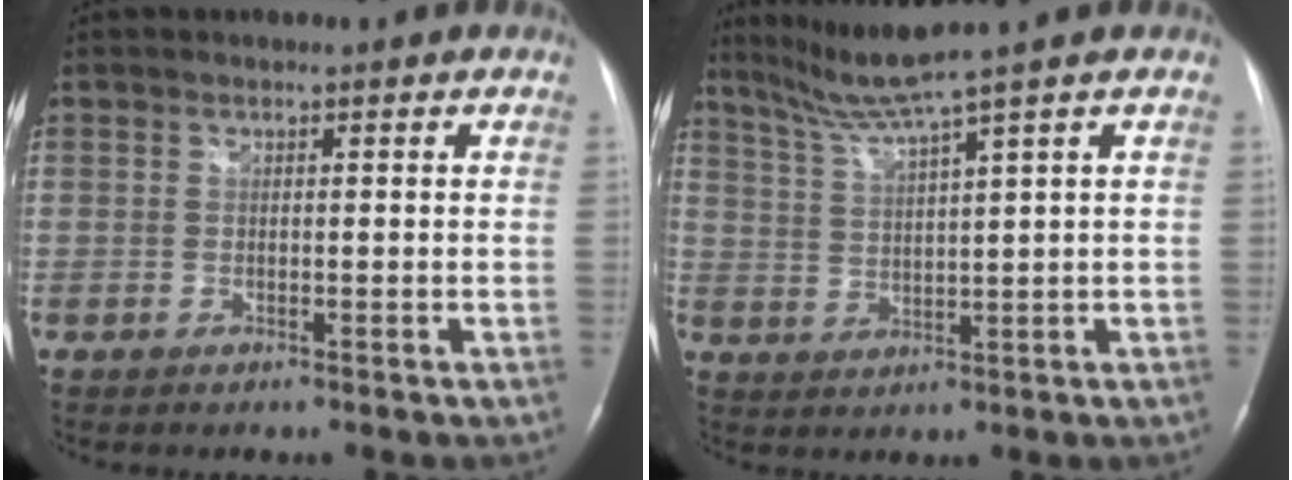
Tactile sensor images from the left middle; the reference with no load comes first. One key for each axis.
{"total": 6.2, "fx": 4.8, "fy": -2.4, "fz": 3.0, "tx": -0.067, "ty": -0.008, "tz": 0.101}